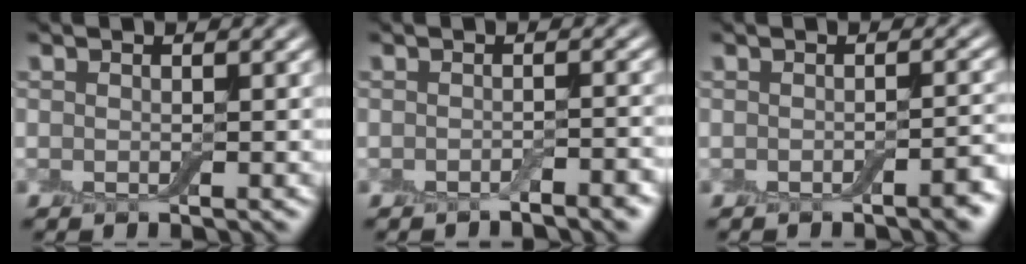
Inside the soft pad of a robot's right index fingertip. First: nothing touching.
{"total": 1.9, "force": [-1.2, 0.4, 1.4], "torque": [-0.017, 0.001, -0.020]}
{"total": 1.9, "force": [-1.0, 0.4, 1.5], "torque": [-0.017, 0.003, -0.016]}